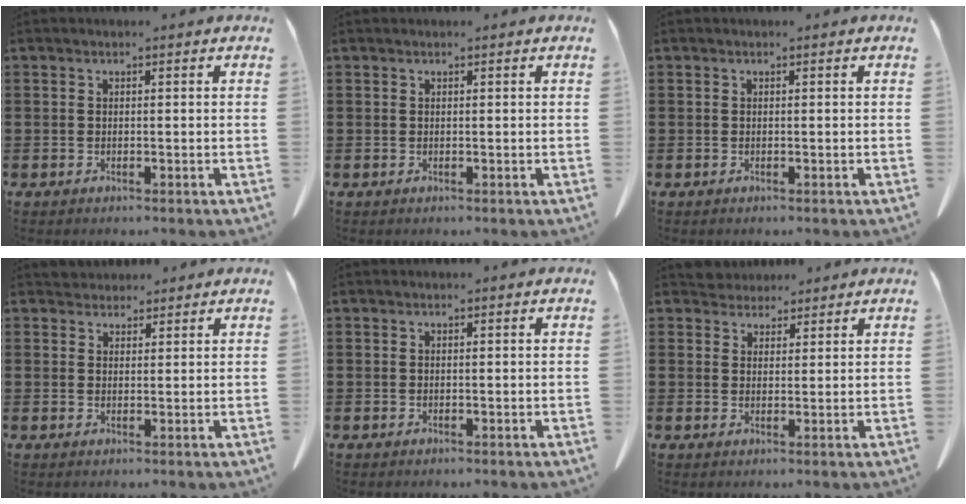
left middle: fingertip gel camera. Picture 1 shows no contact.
{"total": 0.0}
{"total": 0.0}
{"total": 2.3, "force": [2.2, 0.7, -0.2], "torque": [0.006, -0.004, 0.042]}
{"total": 0.0}
{"total": 3.2, "force": [3.0, 1.0, -0.2], "torque": [-0.006, -0.004, 0.059]}